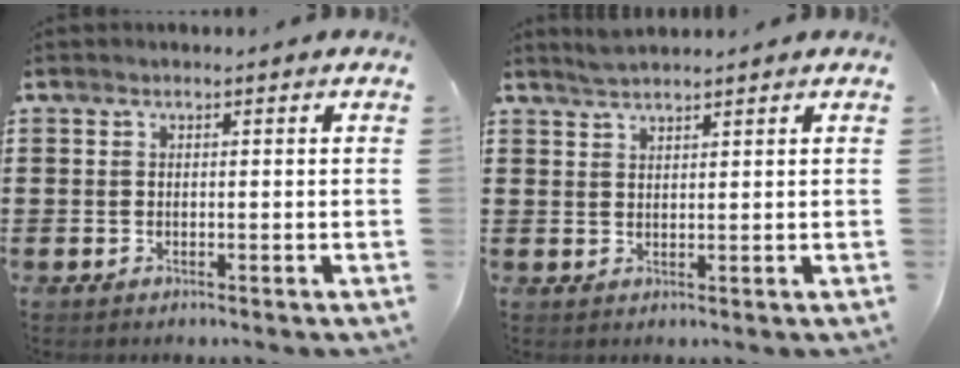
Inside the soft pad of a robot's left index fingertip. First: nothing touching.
{"total": 2.0, "force": [2.0, 0.0, 0.6], "torque": [-0.015, 0.002, 0.038]}